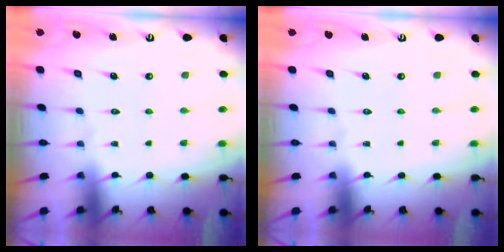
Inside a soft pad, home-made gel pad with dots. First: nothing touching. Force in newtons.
{"total": 0.0}